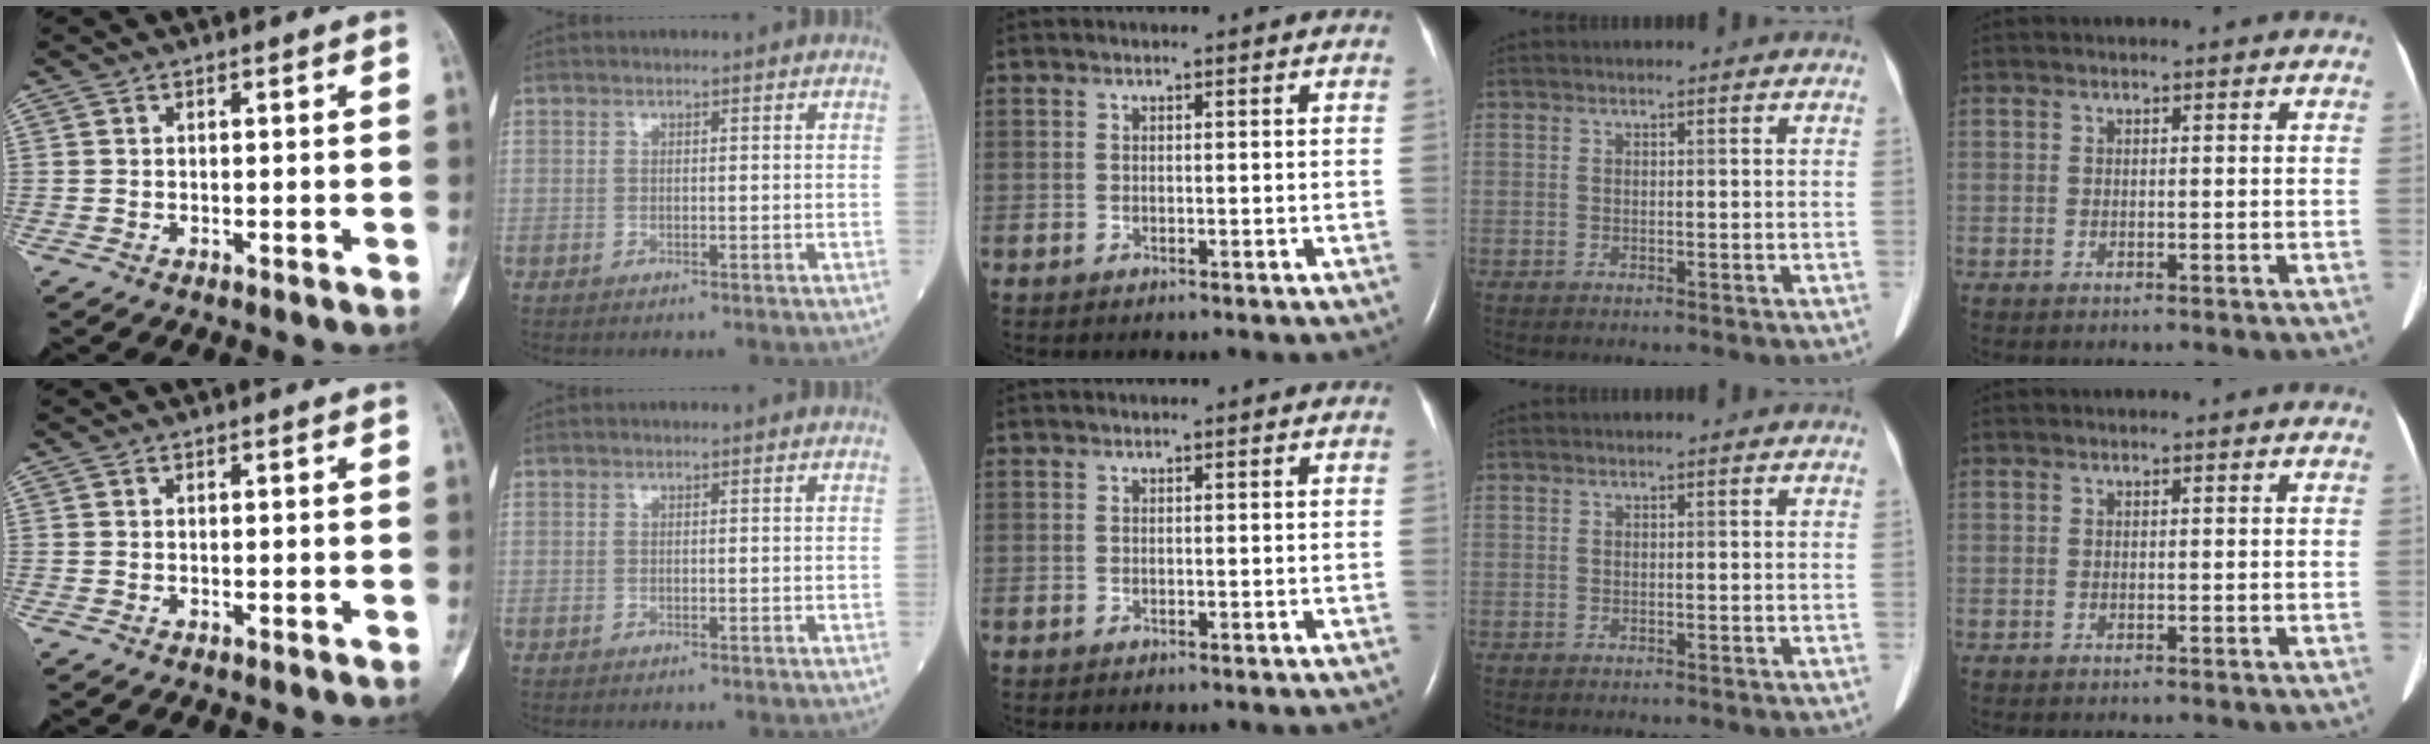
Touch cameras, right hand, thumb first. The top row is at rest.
{}